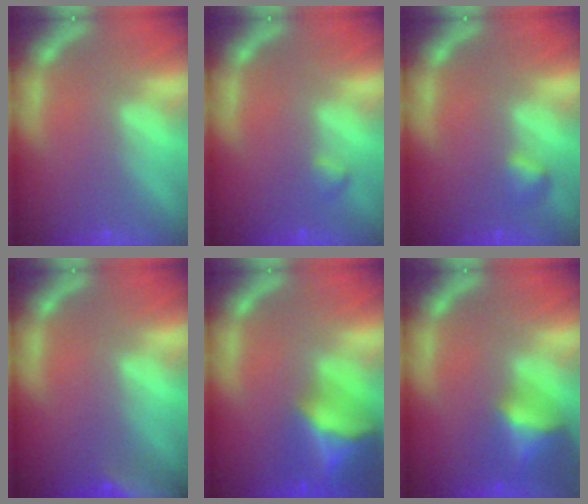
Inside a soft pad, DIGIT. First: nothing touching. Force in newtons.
{"total": 0.9}
{"total": 1.4}
{"total": 8.5}
{"total": 8.9}
{"total": 5.5}